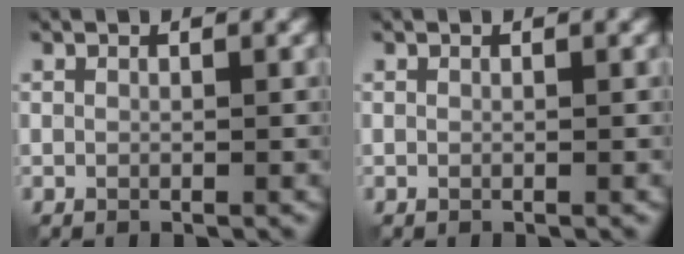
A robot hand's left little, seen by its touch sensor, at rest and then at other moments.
{"total": 0.0}